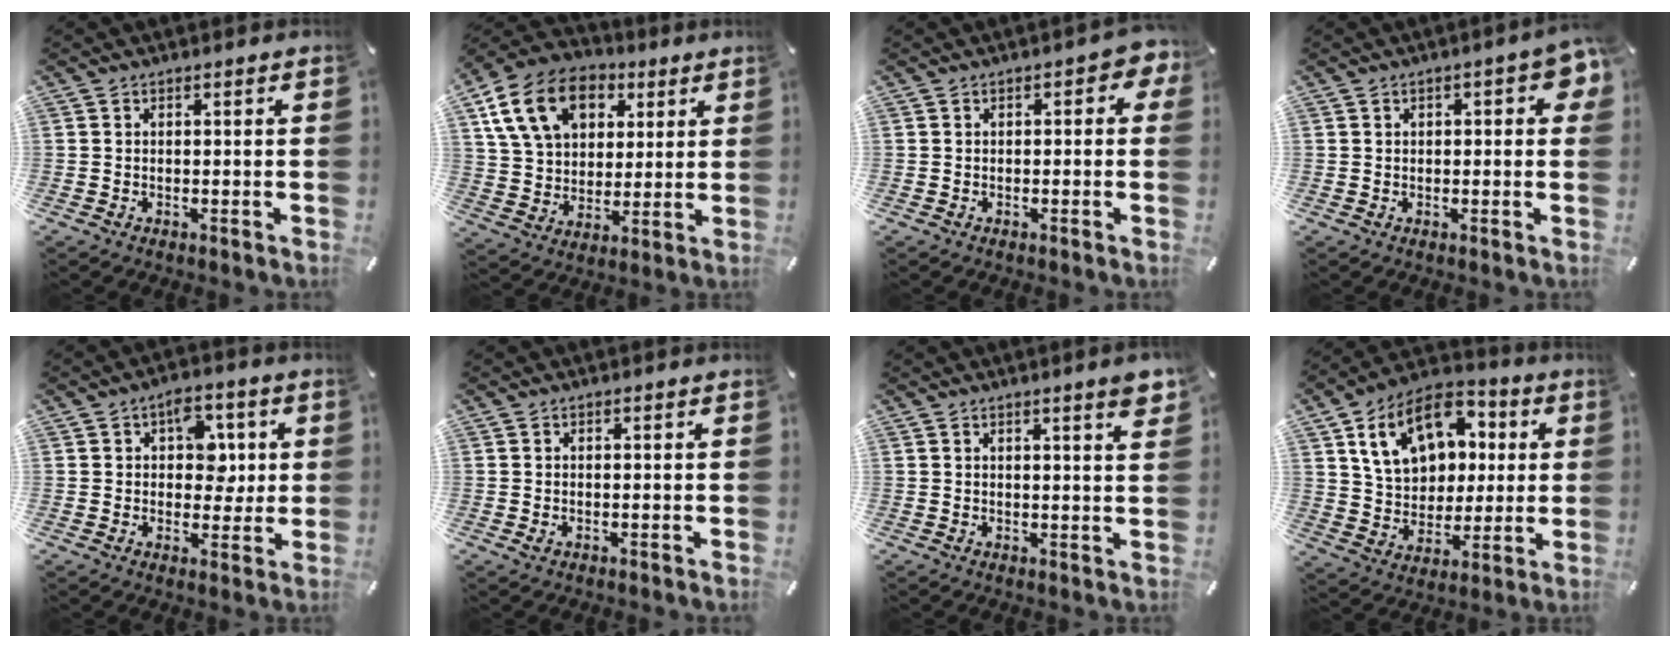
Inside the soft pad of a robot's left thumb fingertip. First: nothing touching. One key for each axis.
{"total": 16.3, "fx": 7.1, "fy": 12.1, "fz": 8.3, "tx": -0.170, "ty": -0.012, "tz": 0.134}
{"total": 2.7, "fx": -0.2, "fy": 1.5, "fz": 2.2, "tx": -0.034, "ty": 0.005, "tz": -0.006}
{"total": 4.7, "fx": 0.8, "fy": 2.4, "fz": 3.9, "tx": -0.050, "ty": 0.004, "tz": 0.009}
{"total": 8.4, "fx": 1.8, "fy": 6.1, "fz": 5.5, "tx": -0.062, "ty": -0.002, "tz": 0.025}
{"total": 0.6, "fx": -0.1, "fy": 0.3, "fz": 0.5, "tx": -0.008, "ty": 0.000, "tz": -0.001}
{"total": 3.8, "fx": 2.5, "fy": 0.3, "fz": 2.9, "tx": -0.044, "ty": -0.012, "tz": 0.039}
{"total": 16.9, "fx": 6.2, "fy": 13.0, "fz": 8.9, "tx": -0.166, "ty": -0.004, "tz": 0.122}